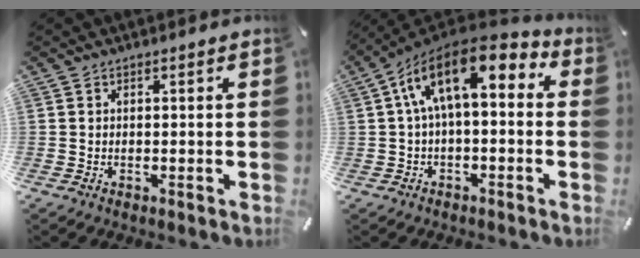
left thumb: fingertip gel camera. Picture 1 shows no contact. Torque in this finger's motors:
{"motor_torque": [1.30, 1.35, 2.13, -0.64, 0.32]}